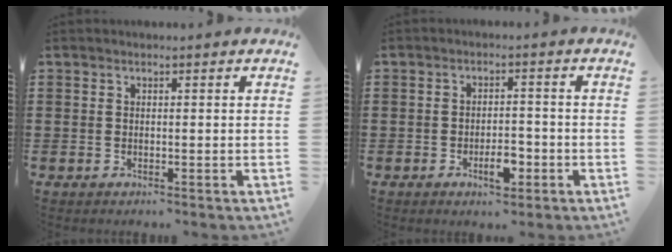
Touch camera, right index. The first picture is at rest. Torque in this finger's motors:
{"motor_torque": [0.76, 0.72, 0.11, 0.10]}